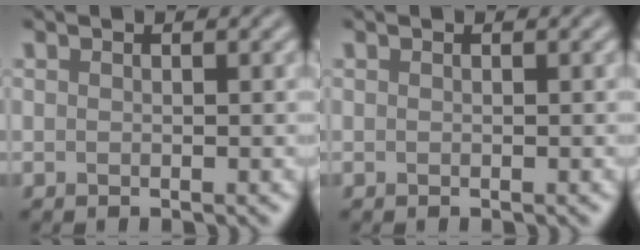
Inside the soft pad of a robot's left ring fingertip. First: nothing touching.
{"total": 0.0}